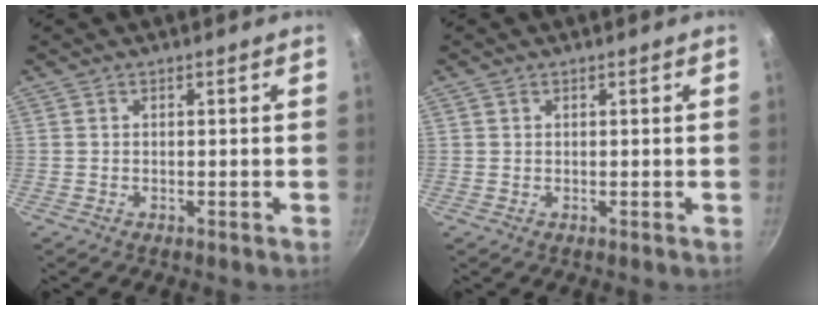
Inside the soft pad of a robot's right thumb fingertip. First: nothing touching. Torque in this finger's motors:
{"motor_torque": [-0.25, 0.11, -0.32, -0.09, 0.00]}